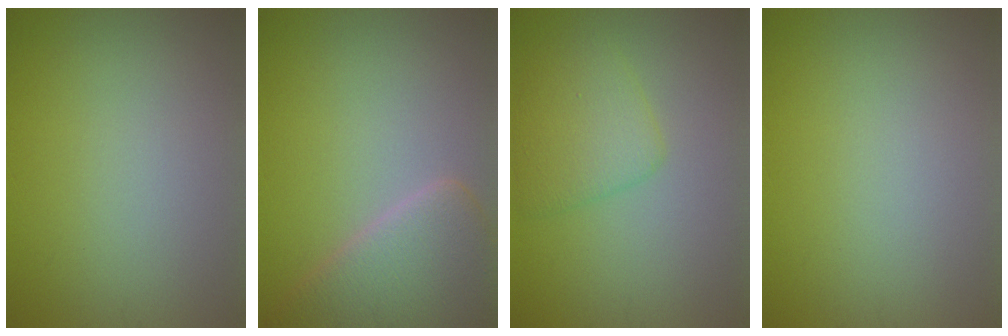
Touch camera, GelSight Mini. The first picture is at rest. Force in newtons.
{"total": 6.3, "press": 6.3, "slide": 0.8}
{"total": 3.4, "press": 3.4, "slide": 0.2}
{"total": 0.0}